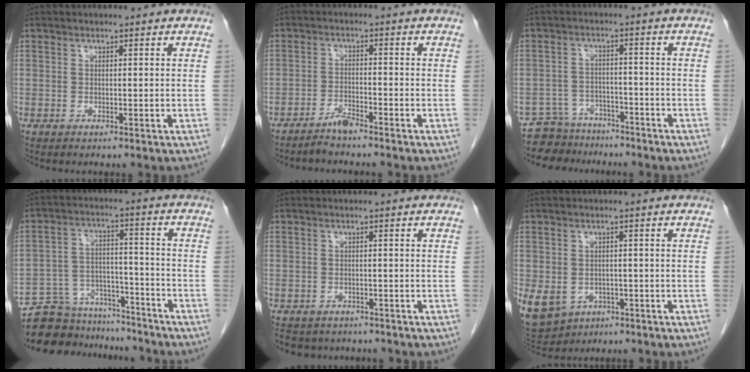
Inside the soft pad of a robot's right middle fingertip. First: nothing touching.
{"total": 2.7, "force": [-2.6, -0.2, 0.9], "torque": [-0.020, -0.007, -0.051]}
{"total": 6.9, "force": [-6.1, 3.3, -0.7], "torque": [0.015, 0.021, -0.101]}
{"total": 13.6, "force": [-12.6, 5.0, 1.5], "torque": [-0.029, 0.040, -0.196]}
{"total": 6.4, "force": [-5.5, 3.1, 1.0], "torque": [-0.011, -0.002, -0.072]}
{"total": 16.9, "force": [-7.4, 13.5, 7.0], "torque": [-0.224, -0.008, -0.097]}